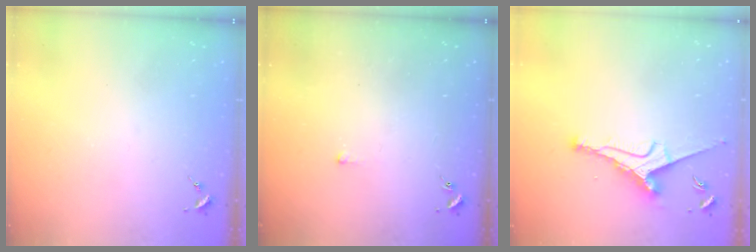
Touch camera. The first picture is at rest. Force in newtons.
{"total": 1.6, "press": 1.6, "slide": 0.2}
{"total": 8.9, "press": 8.9, "slide": 0.5}